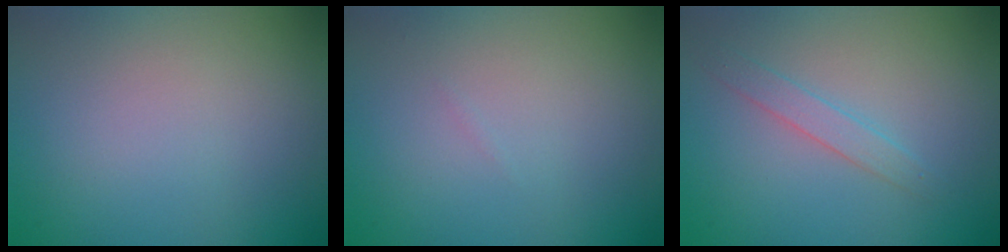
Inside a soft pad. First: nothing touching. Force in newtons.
{"total": 0.0}
{"total": 1.6, "press": 1.6, "slide": 0.1}